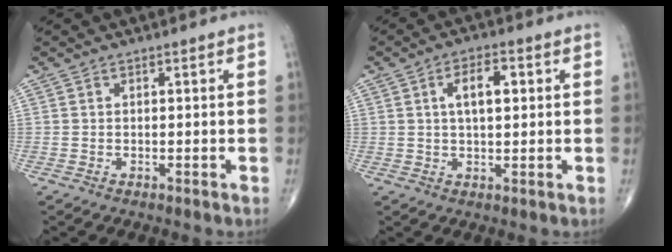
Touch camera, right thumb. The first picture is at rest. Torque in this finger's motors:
{"motor_torque": [0.32, 1.75, 0.34, -0.12, 0.15]}